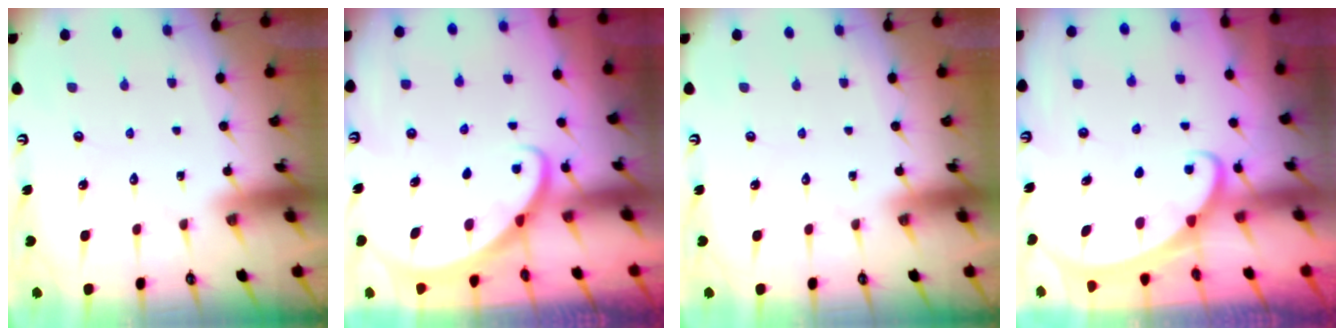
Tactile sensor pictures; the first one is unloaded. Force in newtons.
{"total": 2.3, "press": 2.3, "slide": 0.1}
{"total": 0.0}
{"total": 1.9, "press": 1.9, "slide": 0.1}